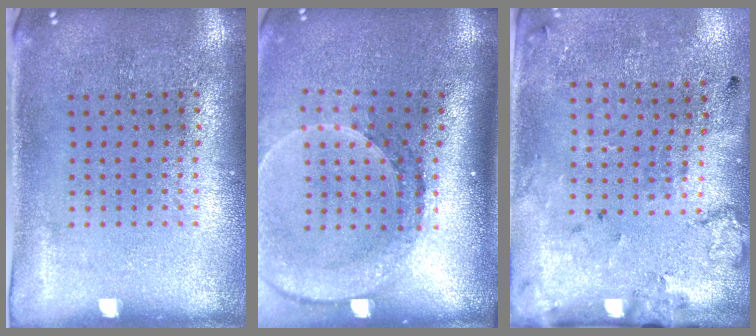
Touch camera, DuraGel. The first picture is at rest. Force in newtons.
{"total": 2.7, "press": 2.0, "slide": 1.8}
{"total": 2.2, "press": 1.3, "slide": 1.7}